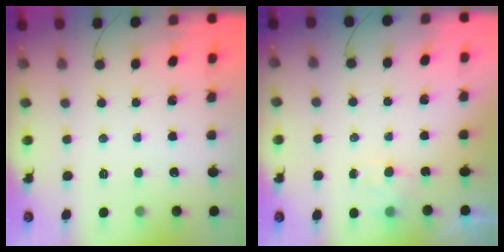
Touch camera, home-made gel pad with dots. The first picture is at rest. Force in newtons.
{"total": 5.0, "press": 4.7, "slide": 1.5}